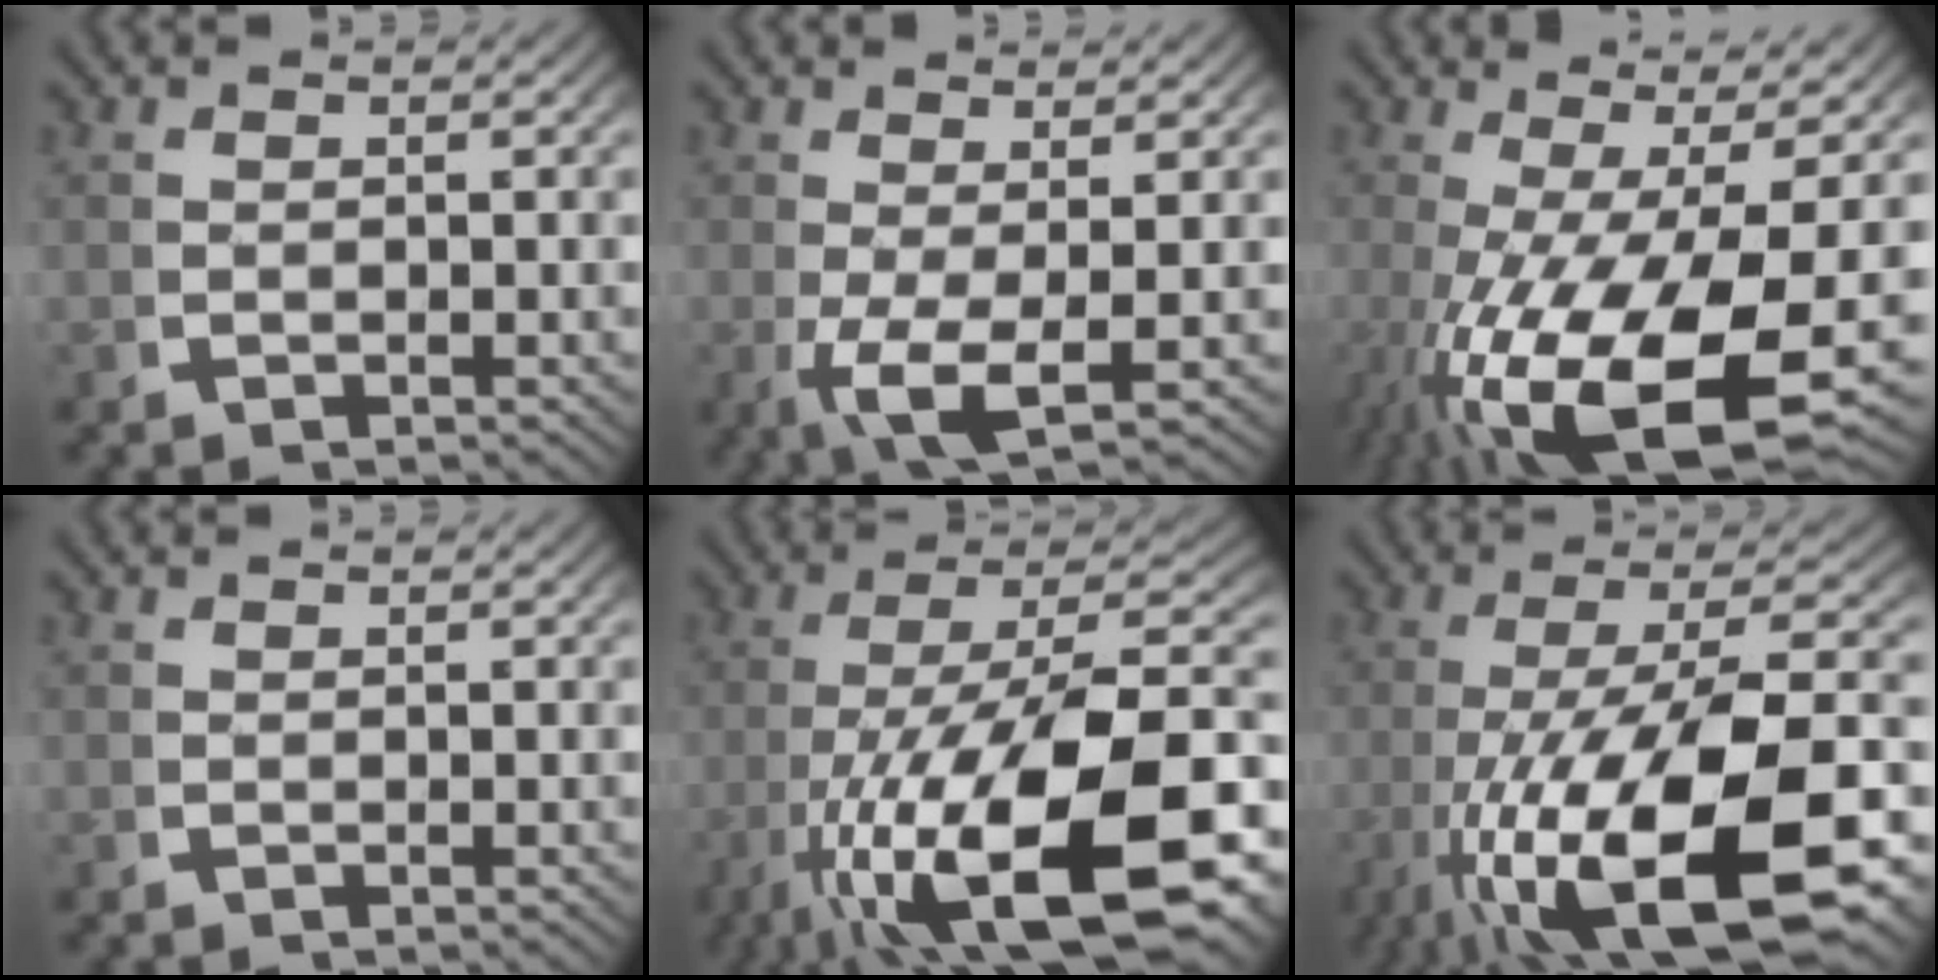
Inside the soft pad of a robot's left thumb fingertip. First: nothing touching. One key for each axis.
{"total": 5.3, "fx": -1.1, "fy": 2.1, "fz": 4.8, "tx": -0.103, "ty": -0.023, "tz": -0.001}
{"total": 17.4, "fx": -3.6, "fy": 8.9, "fz": 14.5, "tx": -0.280, "ty": -0.050, "tz": -0.014}
{"total": 0.0}
{"total": 18.8, "fx": -4.6, "fy": 8.8, "fz": 16.0, "tx": -0.290, "ty": -0.060, "tz": -0.024}
{"total": 17.0, "fx": -4.5, "fy": 8.1, "fz": 14.3, "tx": -0.286, "ty": -0.053, "tz": -0.024}